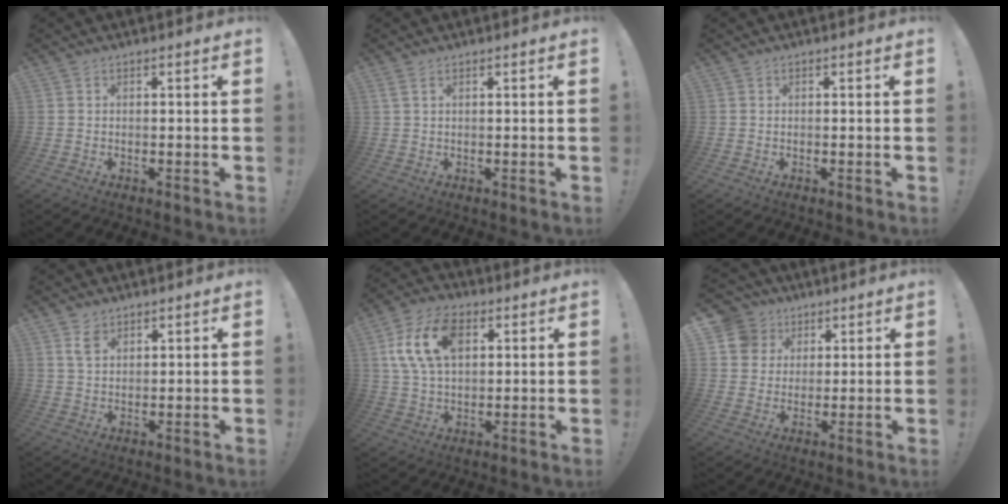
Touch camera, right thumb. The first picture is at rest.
{"total": 1.8, "force": [1.0, 0.5, 1.5], "torque": [-0.031, 0.001, 0.019]}
{"total": 0.0}
{"total": 4.3, "force": [2.9, 2.6, 2.0], "torque": [-0.022, -0.015, 0.053]}
{"total": 15.6, "force": [4.8, 9.9, 11.1], "torque": [-0.197, -0.001, 0.089]}
{"total": 9.4, "force": [3.7, 8.4, 2.0], "torque": [-0.027, -0.017, 0.077]}